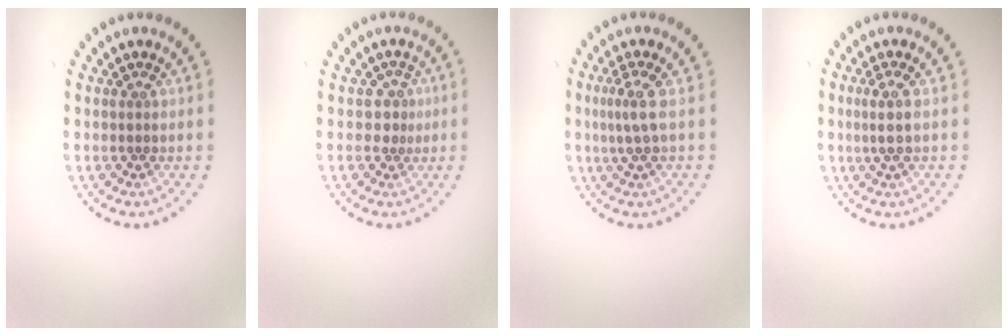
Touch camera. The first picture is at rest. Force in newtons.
{"total": 1.7, "press": 1.3, "slide": 1.2}
{"total": 2.2, "press": 1.5, "slide": 1.6}
{"total": 1.8, "press": 1.3, "slide": 1.3}